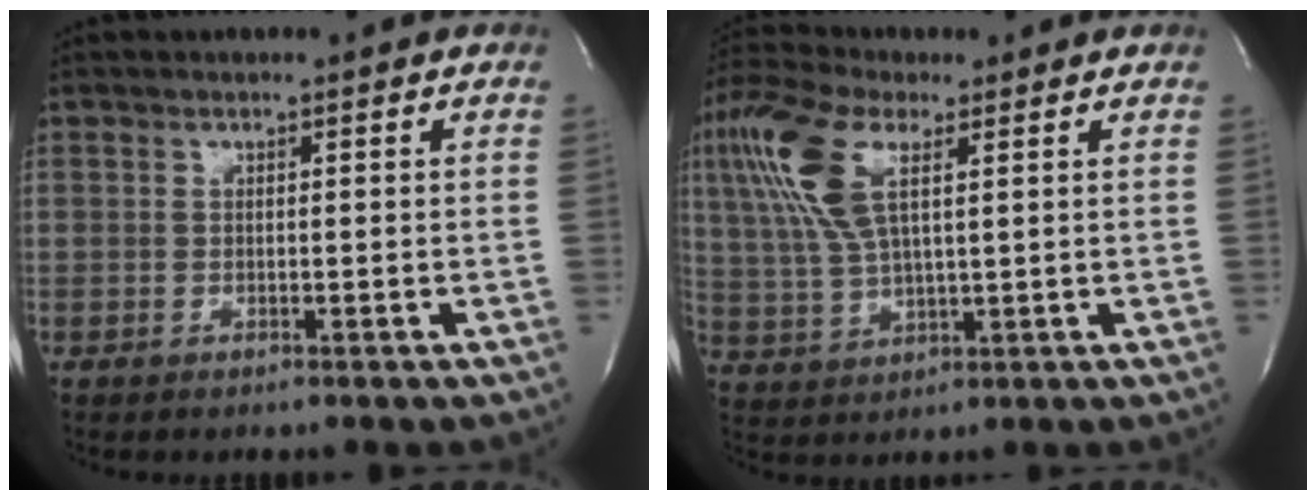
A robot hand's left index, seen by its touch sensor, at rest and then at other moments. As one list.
[{"total": 10.6, "force": [4.2, 3.4, 9.2], "torque": [-0.223, 0.022, 0.085]}]